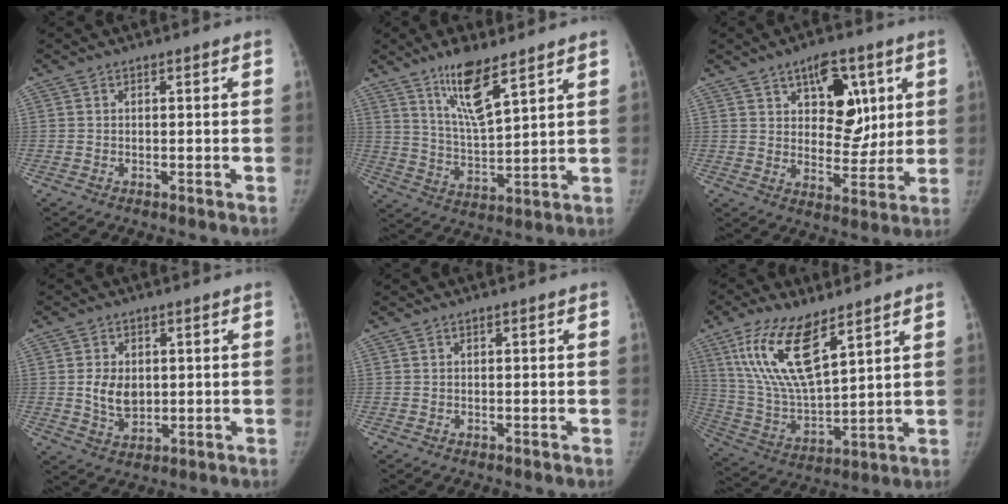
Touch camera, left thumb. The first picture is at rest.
{"total": 10.9, "force": [7.1, 2.6, 7.9], "torque": [-0.137, -0.047, 0.139]}
{"total": 12.6, "force": [5.2, 7.5, 8.7], "torque": [-0.080, -0.026, 0.082]}
{"total": 6.5, "force": [0.7, 4.6, 4.4], "torque": [-0.060, -0.010, 0.023]}
{"total": 0.0}
{"total": 16.9, "force": [9.2, 6.2, 12.8], "torque": [-0.239, -0.039, 0.187]}